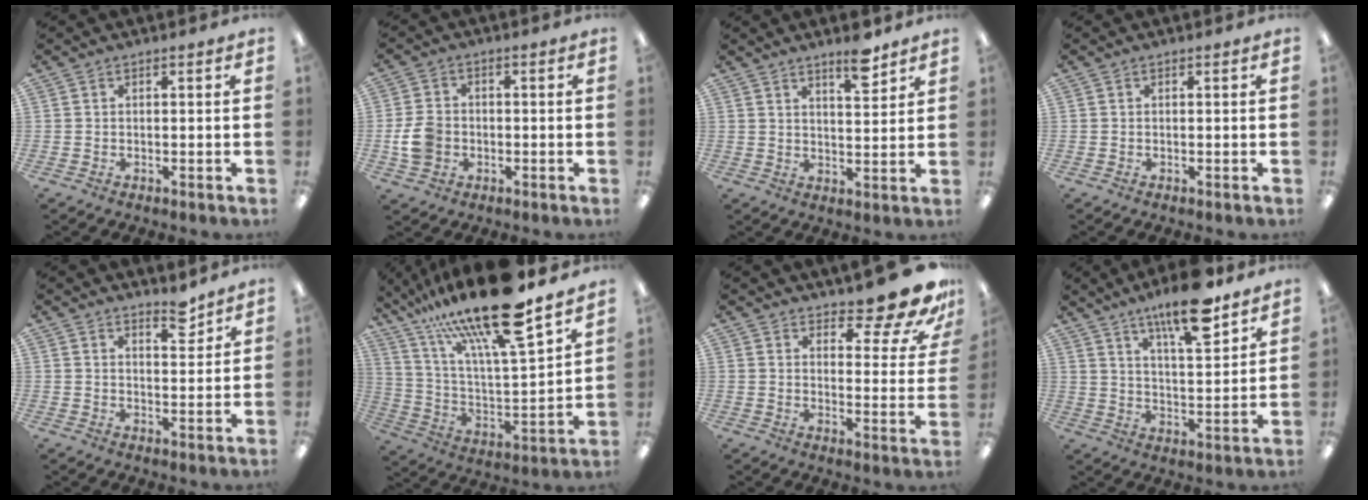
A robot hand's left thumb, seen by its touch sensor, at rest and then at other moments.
{"total": 6.8, "force": [-1.3, 5.4, 3.8], "torque": [-0.076, 0.007, -0.024]}
{"total": 7.0, "force": [5.3, 1.9, 4.1], "torque": [-0.047, -0.037, 0.085]}
{"total": 0.0}
{"total": 4.1, "force": [3.6, 1.1, 1.6], "torque": [-0.006, -0.029, 0.059]}
{"total": 24.6, "force": [18.5, 5.3, 15.4], "torque": [-0.268, -0.113, 0.305]}
{"total": 12.6, "force": [10.7, 3.2, 5.9], "torque": [-0.068, -0.087, 0.181]}
{"total": 13.9, "force": [10.3, 3.3, 8.7], "torque": [-0.136, -0.056, 0.171]}